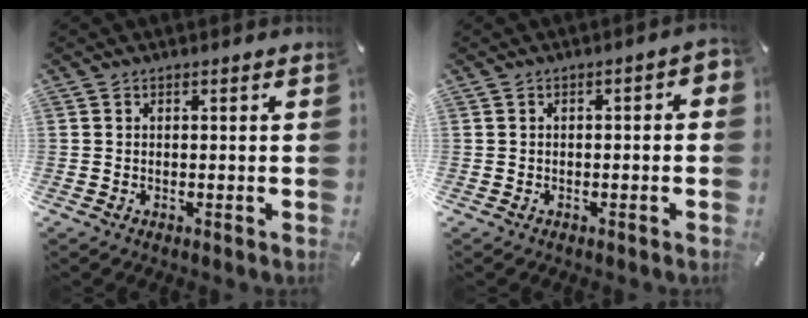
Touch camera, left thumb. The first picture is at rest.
{"total": 2.5, "force": [-1.1, 1.0, 2.0], "torque": [-0.032, 0.008, -0.019]}